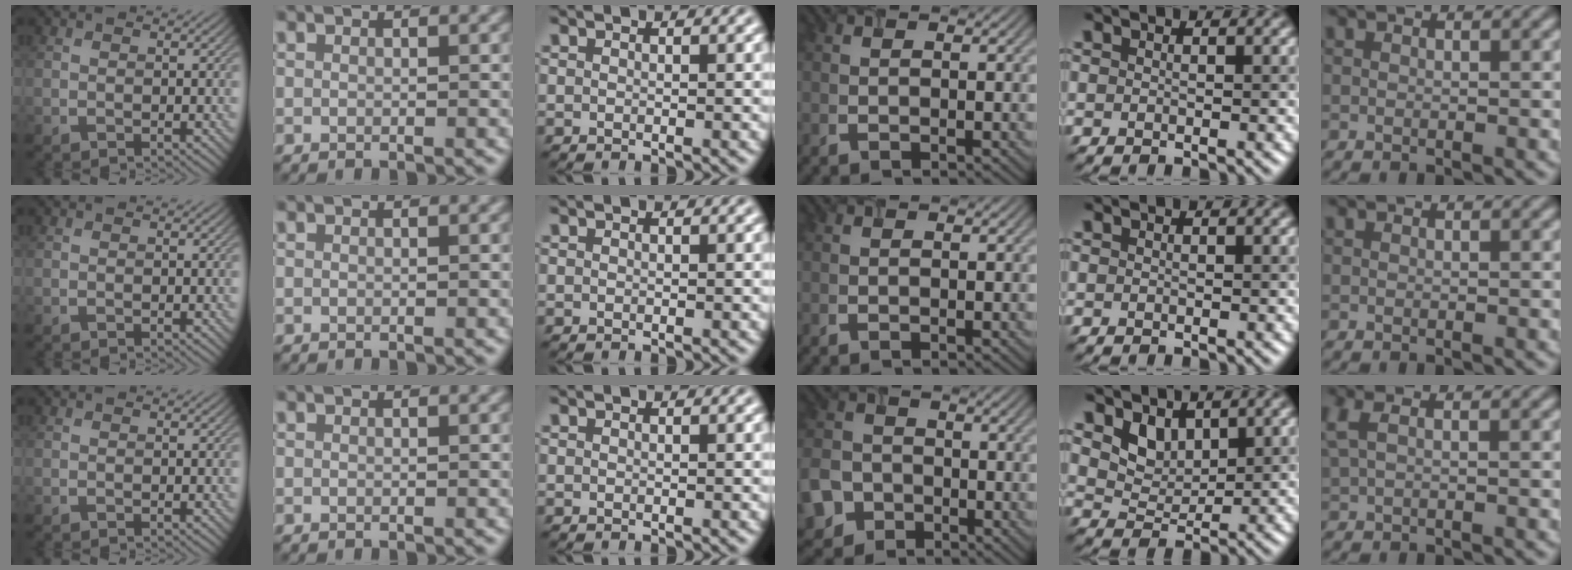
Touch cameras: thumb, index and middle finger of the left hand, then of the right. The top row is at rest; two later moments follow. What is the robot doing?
{"motion": "close", "object": "airpods case & airpods"}